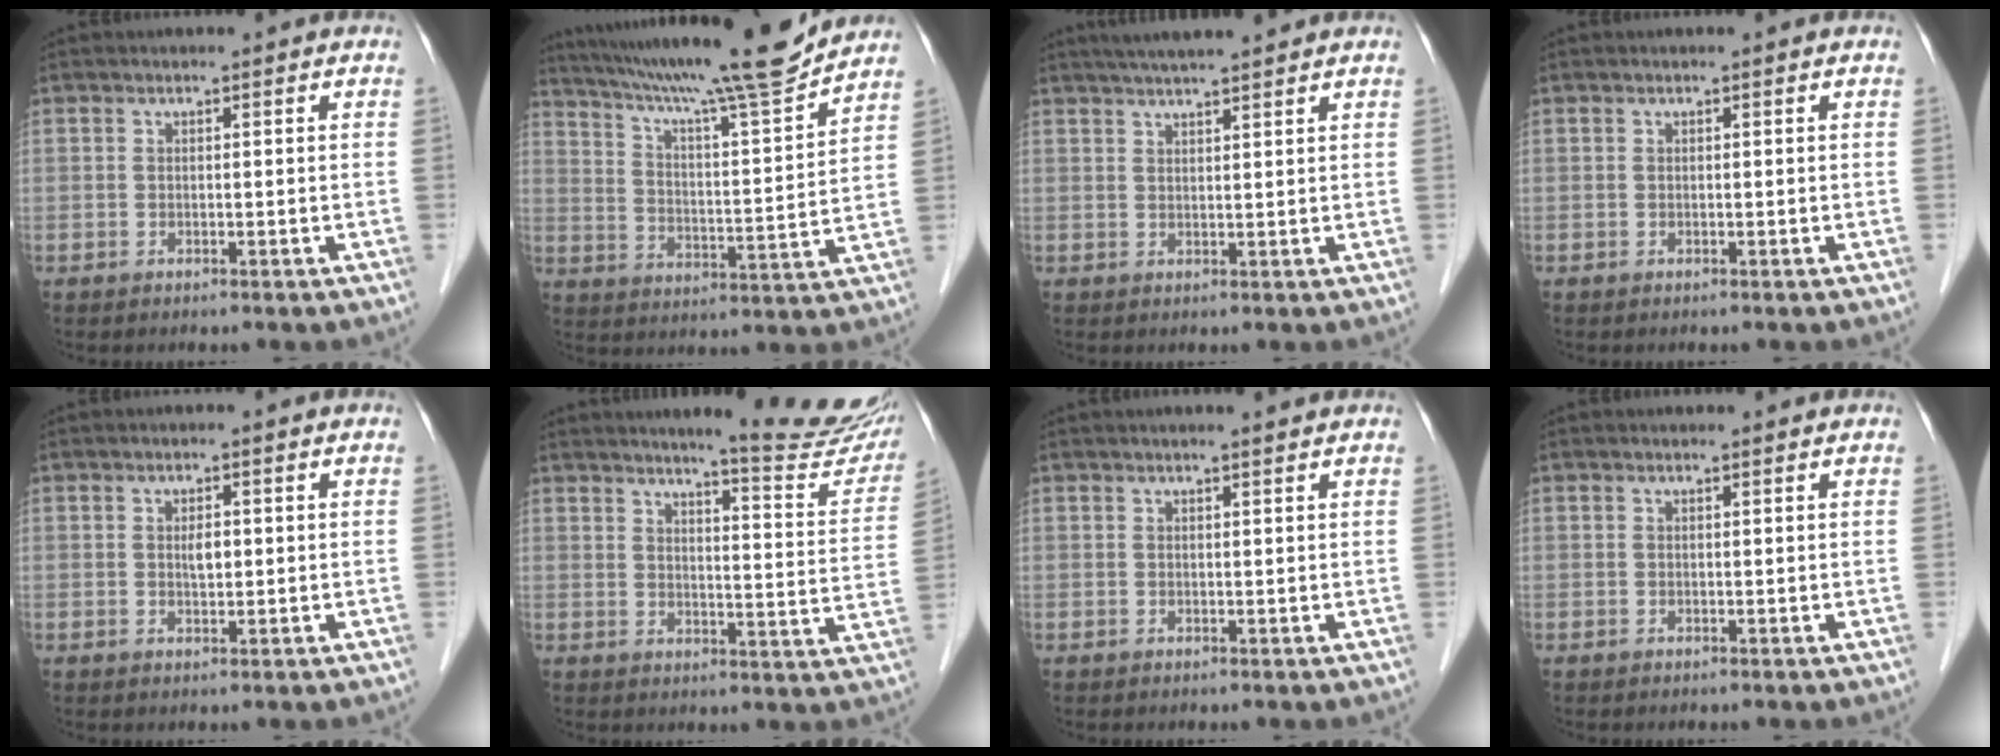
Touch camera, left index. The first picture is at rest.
{"total": 19.3, "force": [17.1, -0.7, 9.0], "torque": [-0.155, -0.016, 0.258]}
{"total": 7.8, "force": [6.7, 0.1, 3.9], "torque": [-0.060, 0.027, 0.098]}
{"total": 0.0}
{"total": 1.9, "force": [0.3, 0.8, 1.7], "torque": [-0.031, 0.000, 0.006]}
{"total": 15.7, "force": [14.2, 0.8, 6.8], "torque": [-0.081, -0.068, 0.162]}
{"total": 2.4, "force": [2.1, -0.1, 1.1], "torque": [-0.016, 0.011, 0.029]}
{"total": 0.8, "force": [0.8, 0.0, 0.1], "torque": [-0.010, 0.004, 0.011]}